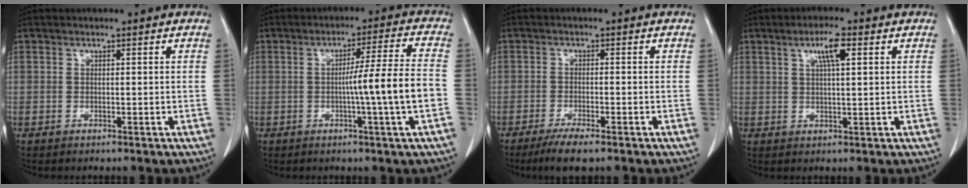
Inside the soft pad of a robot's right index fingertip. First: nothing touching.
{"total": 9.7, "force": [-1.9, -1.7, 9.4], "torque": [-0.144, 0.000, -0.030]}
{"total": 4.6, "force": [-3.3, 0.5, 3.2], "torque": [-0.059, -0.011, -0.056]}
{"total": 4.5, "force": [1.9, 0.4, 4.1], "torque": [-0.074, 0.004, 0.033]}